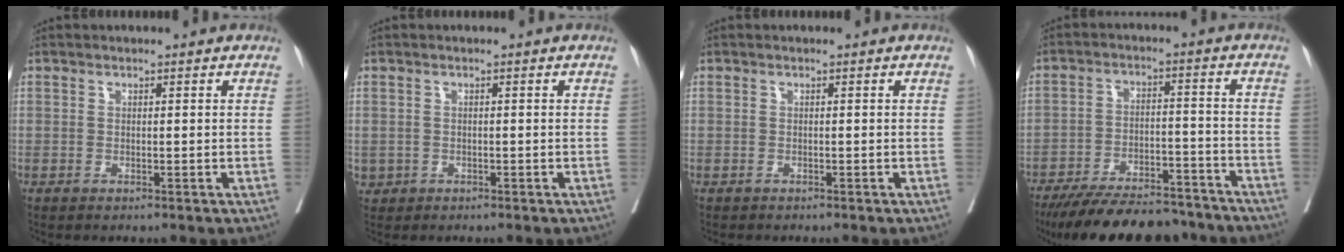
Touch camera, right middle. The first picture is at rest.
{"total": 1.5, "force": [-0.4, 1.4, 0.2], "torque": [-0.003, 0.005, 0.001]}
{"total": 0.7, "force": [-0.6, 0.3, 0.1], "torque": [-0.012, -0.001, -0.011]}
{"total": 17.8, "force": [-15.7, 4.7, 6.9], "torque": [-0.115, -0.001, -0.232]}